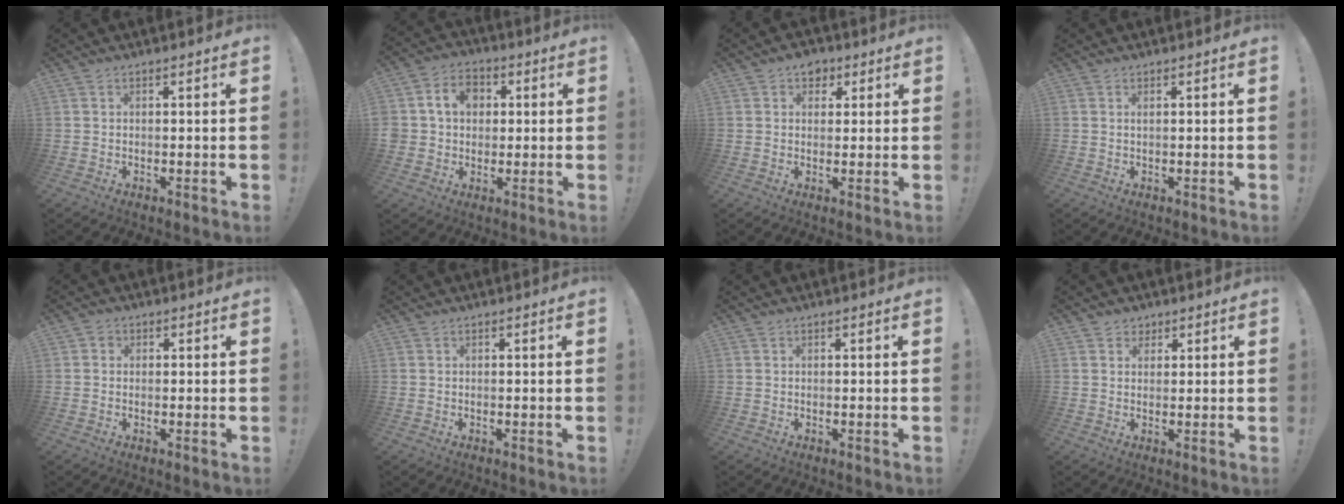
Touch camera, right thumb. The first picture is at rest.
{"total": 9.2, "force": [2.2, 8.0, 4.1], "torque": [-0.063, 0.007, 0.045]}
{"total": 4.9, "force": [2.3, 3.9, 1.7], "torque": [-0.013, -0.005, 0.042]}
{"total": 0.5, "force": [0.3, 0.0, 0.4], "torque": [-0.001, -0.003, 0.003]}
{"total": 1.6, "force": [-0.1, 1.5, 0.5], "torque": [-0.003, 0.003, -0.004]}
{"total": 0.0}
{"total": 0.0}
{"total": 3.2, "force": [2.0, 2.5, 0.3], "torque": [0.000, -0.009, 0.036]}